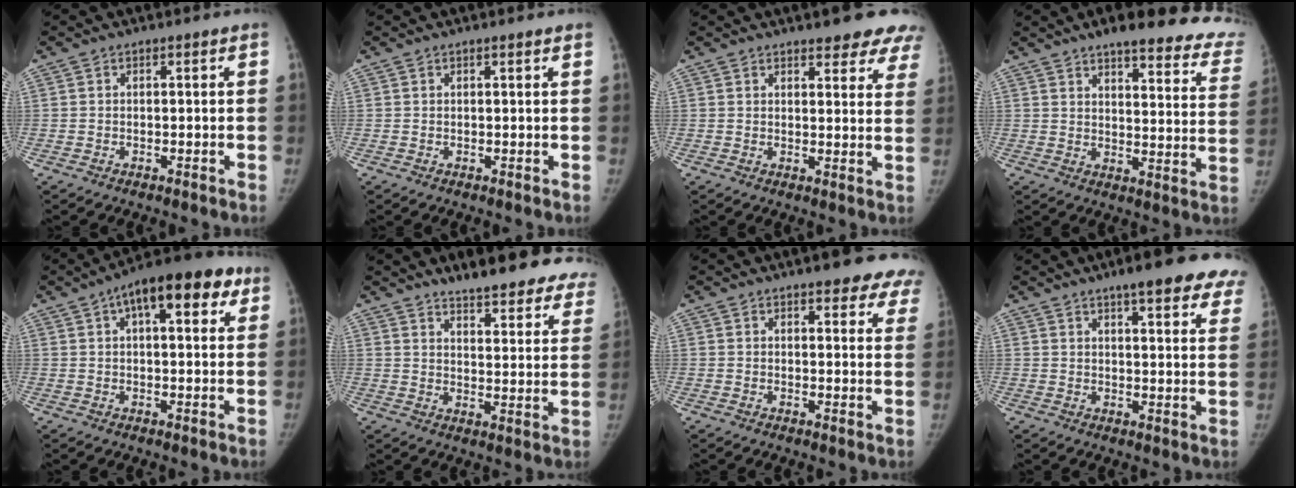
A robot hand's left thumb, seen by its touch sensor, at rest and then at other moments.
{"total": 1.1, "force": [0.8, 0.1, 0.6], "torque": [-0.005, 0.003, 0.012]}
{"total": 12.0, "force": [9.6, 4.0, 6.0], "torque": [-0.023, -0.037, 0.096]}
{"total": 25.8, "force": [21.8, 6.8, 12.2], "torque": [-0.117, -0.107, 0.245]}
{"total": 14.9, "force": [6.7, 6.4, 11.6], "torque": [-0.135, 0.015, 0.089]}
{"total": 22.9, "force": [19.2, 6.6, 10.6], "torque": [-0.098, -0.096, 0.228]}
{"total": 13.1, "force": [10.1, 4.2, 7.1], "torque": [-0.040, -0.032, 0.104]}
{"total": 18.0, "force": [13.4, 4.2, 11.3], "torque": [-0.110, -0.039, 0.153]}